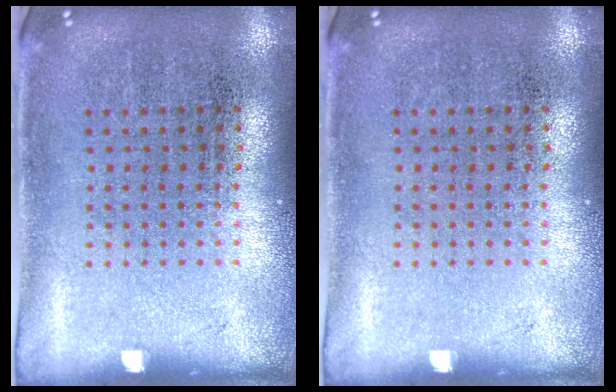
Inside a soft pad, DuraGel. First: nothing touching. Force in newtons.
{"total": 0.0}